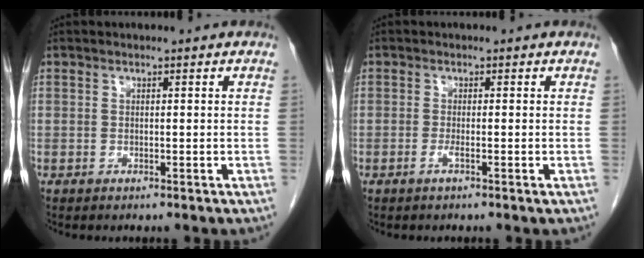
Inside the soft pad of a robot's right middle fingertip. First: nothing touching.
{"total": 1.3, "force": [-0.7, -0.2, 1.1], "torque": [-0.022, -0.002, -0.013]}